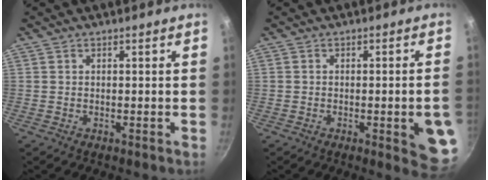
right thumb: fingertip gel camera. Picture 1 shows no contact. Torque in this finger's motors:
{"motor_torque": [1.66, 1.40, 1.19, -0.29, 0.04]}